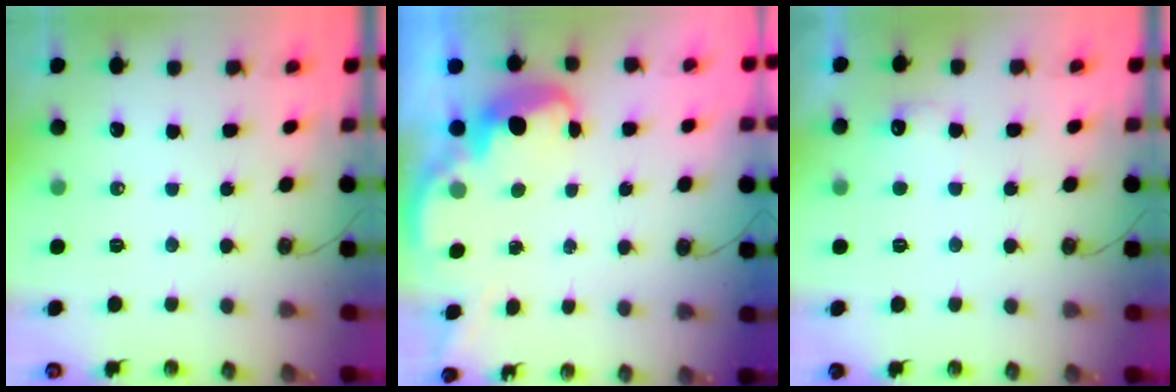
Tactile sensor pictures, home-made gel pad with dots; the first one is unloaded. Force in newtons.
{"total": 3.1, "press": 3.1, "slide": 0.5}
{"total": 5.3, "press": 5.1, "slide": 1.2}